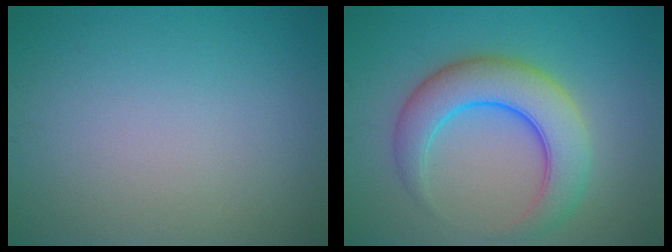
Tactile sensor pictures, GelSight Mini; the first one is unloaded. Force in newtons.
{"total": 7.0, "press": 7.0, "slide": 0.2}